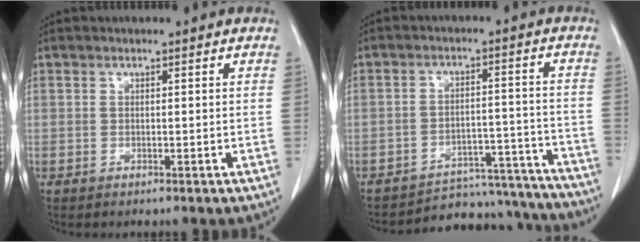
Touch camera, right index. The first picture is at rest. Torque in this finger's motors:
{"motor_torque": [-0.67, -0.57, -0.21, -0.18]}